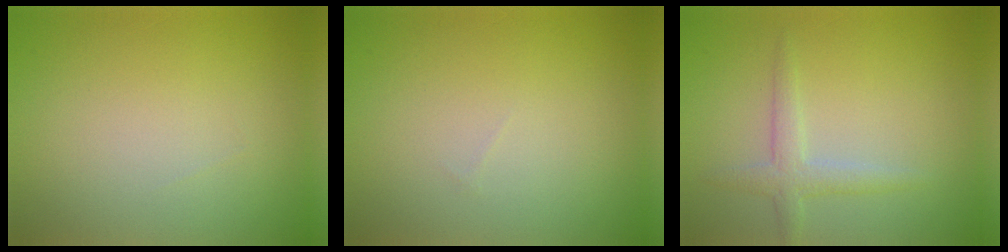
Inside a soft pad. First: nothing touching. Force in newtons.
{"total": 0.0}
{"total": 2.0, "press": 2.0, "slide": 0.1}